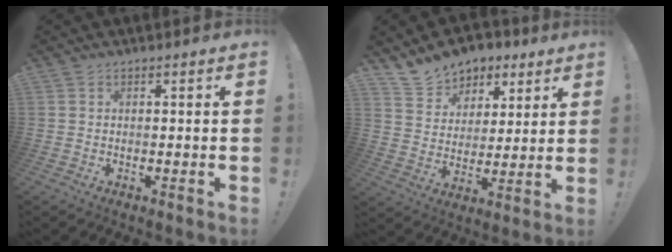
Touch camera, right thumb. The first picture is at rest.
{"total": 11.5, "force": [8.6, 7.4, 2.2], "torque": [-0.047, -0.061, 0.166]}